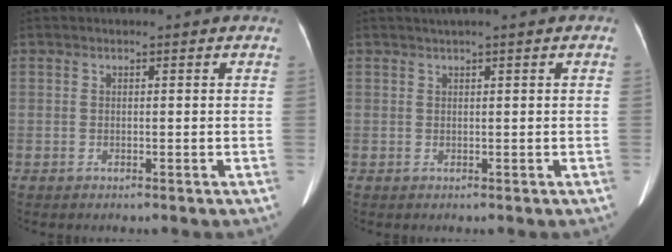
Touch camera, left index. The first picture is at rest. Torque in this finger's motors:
{"motor_torque": [-0.13, -0.31, -0.42, -0.08]}